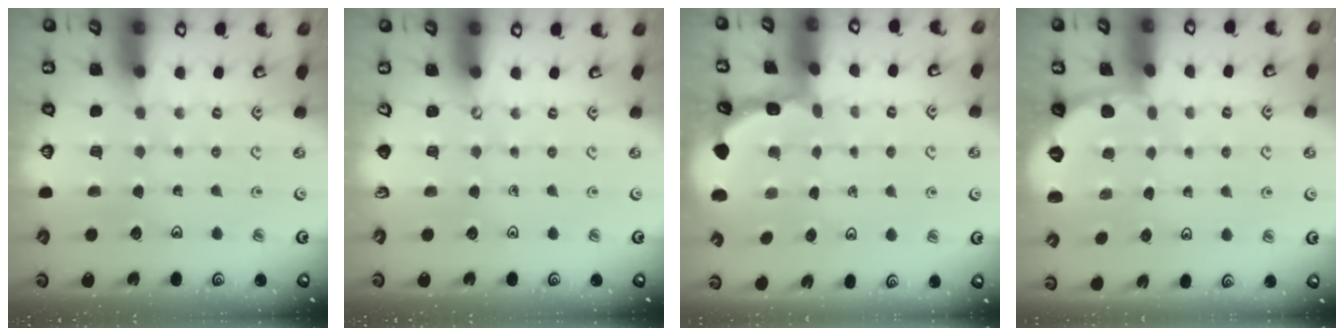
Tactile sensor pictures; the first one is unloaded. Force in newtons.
{"total": 0.0}
{"total": 2.1, "press": 2.1, "slide": 0.2}
{"total": 0.0}